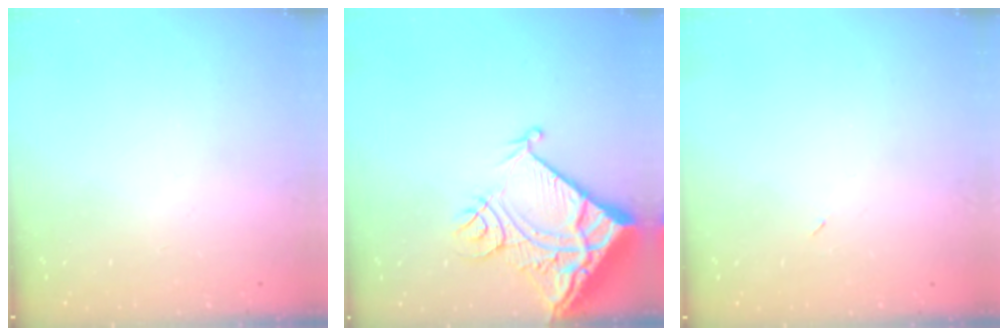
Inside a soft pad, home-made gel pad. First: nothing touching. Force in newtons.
{"total": 16.1, "press": 16.0, "slide": 2.0}
{"total": 2.2, "press": 2.1, "slide": 0.9}